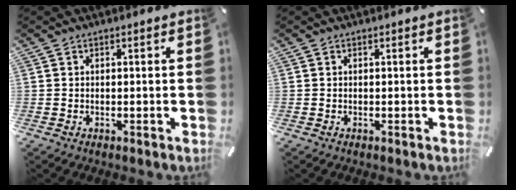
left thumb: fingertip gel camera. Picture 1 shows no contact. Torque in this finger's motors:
{"motor_torque": [-0.03, -0.02, -0.01, -0.01, 0.00]}